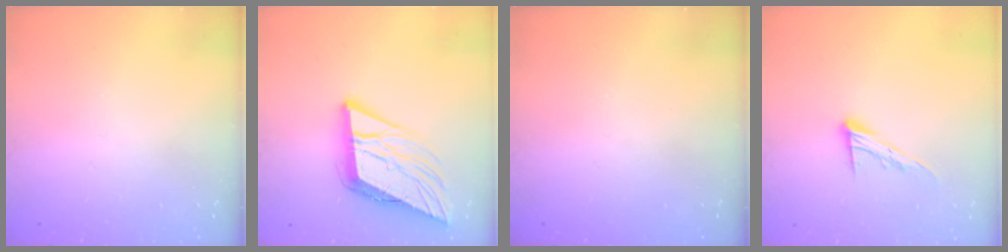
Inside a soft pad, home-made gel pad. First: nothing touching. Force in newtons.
{"total": 13.2, "press": 13.0, "slide": 2.6}
{"total": 0.0}
{"total": 9.8, "press": 9.8, "slide": 0.6}